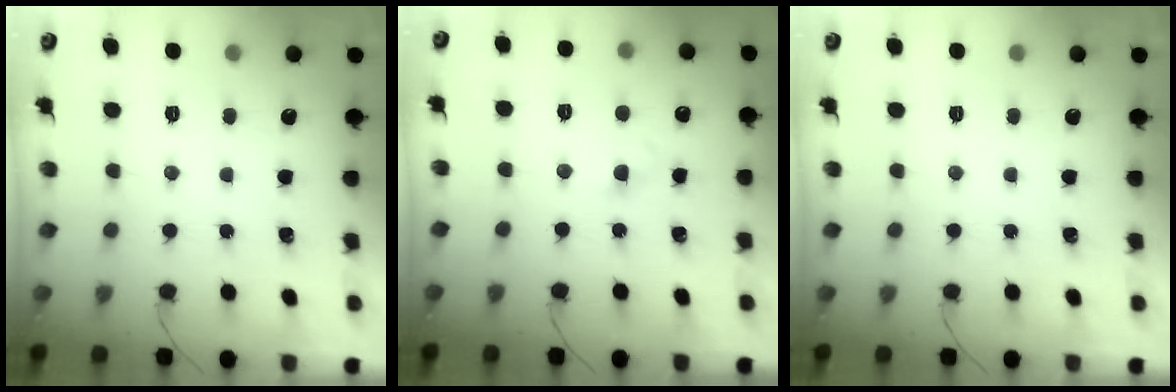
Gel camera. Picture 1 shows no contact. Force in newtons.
{"total": 2.1, "press": 1.9, "slide": 0.9}
{"total": 0.0}